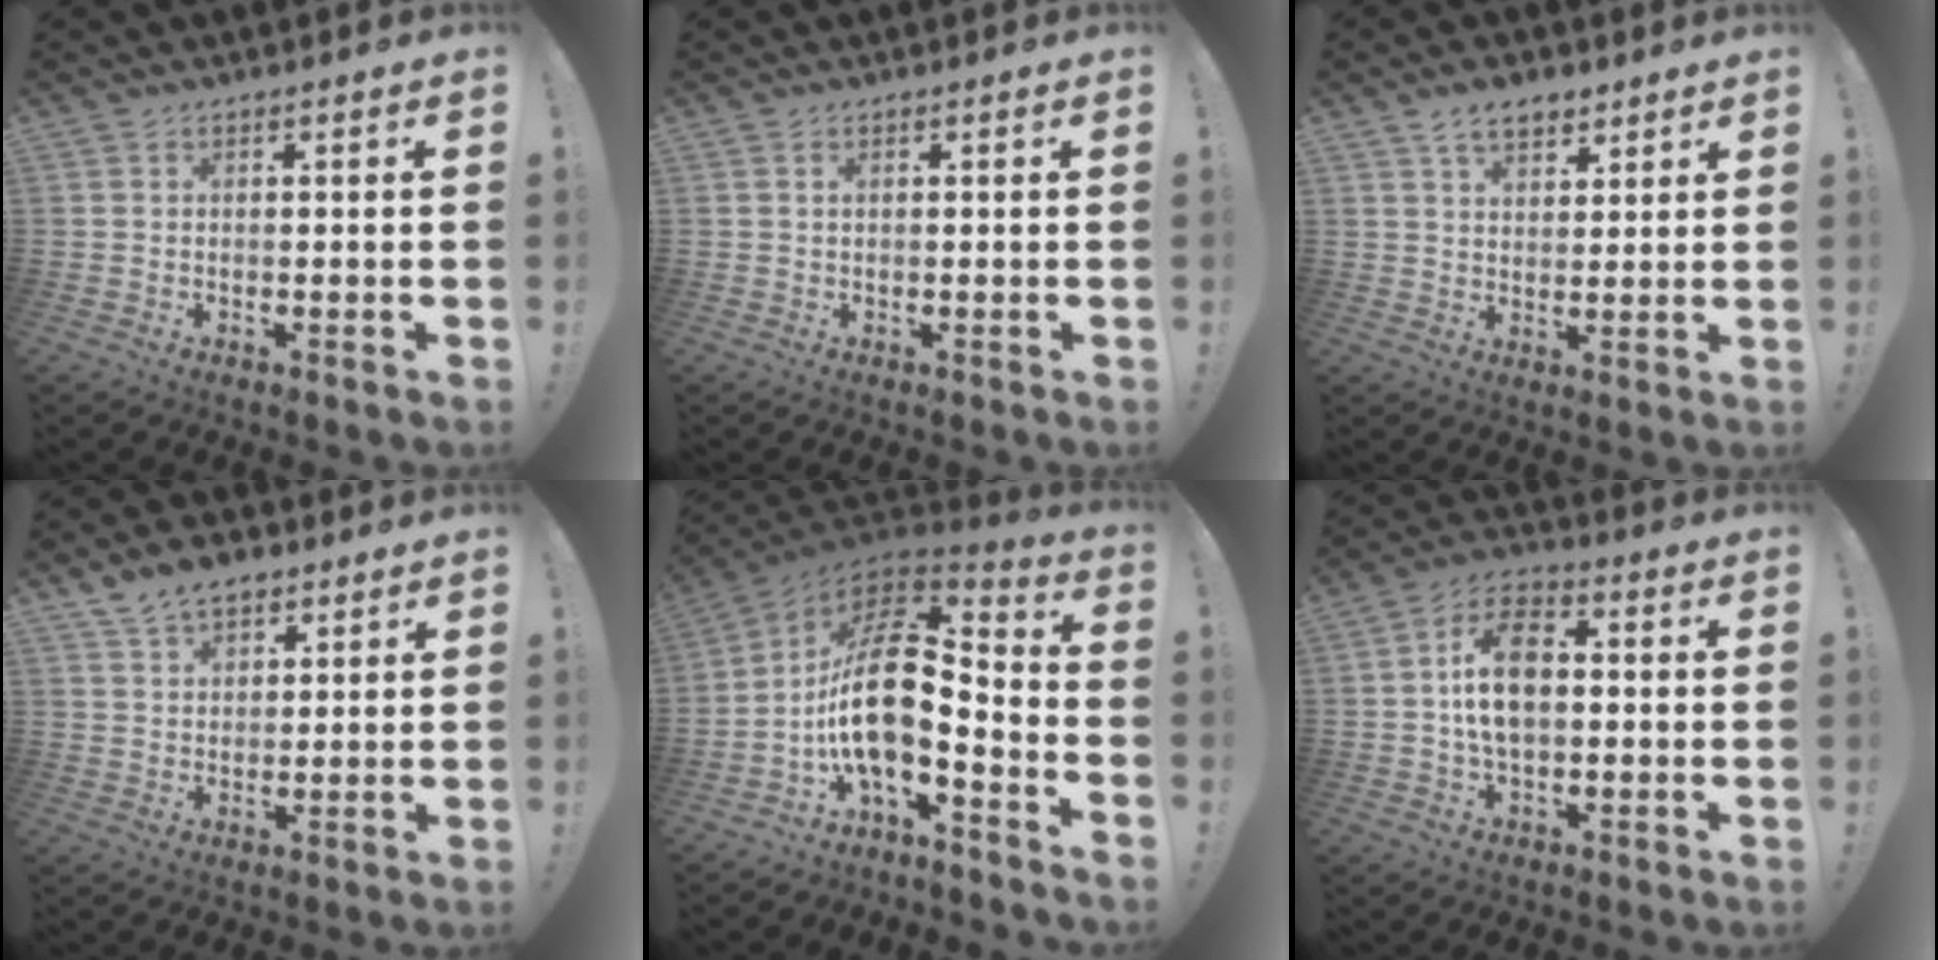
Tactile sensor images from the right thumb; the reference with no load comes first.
{"total": 0.5, "force": [0.2, 0.2, 0.5], "torque": [-0.016, 0.005, 0.005]}
{"total": 7.1, "force": [4.9, 4.0, 3.3], "torque": [-0.051, -0.018, 0.090]}
{"total": 7.6, "force": [5.6, 4.3, 3.0], "torque": [-0.046, -0.024, 0.104]}
{"total": 17.5, "force": [-1.8, 6.9, 16.0], "torque": [-0.309, 0.004, -0.035]}
{"total": 12.4, "force": [0.3, 7.6, 9.8], "torque": [-0.160, 0.006, 0.004]}